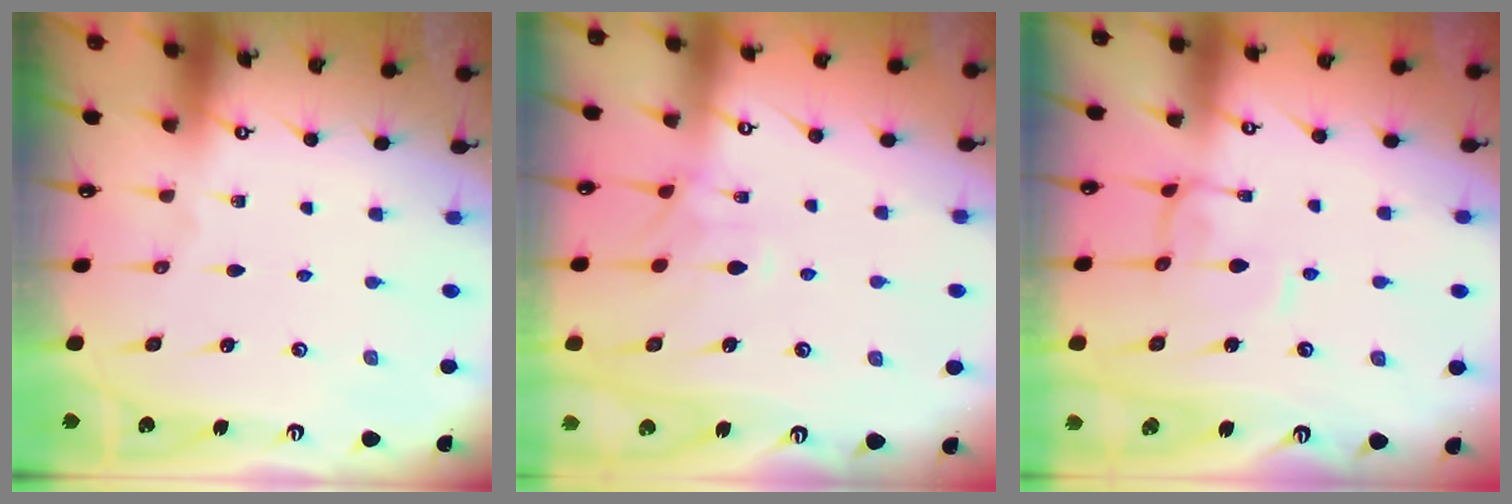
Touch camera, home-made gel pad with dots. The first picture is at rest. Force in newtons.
{"total": 0.8, "press": 0.0, "slide": 0.8}
{"total": 0.0}